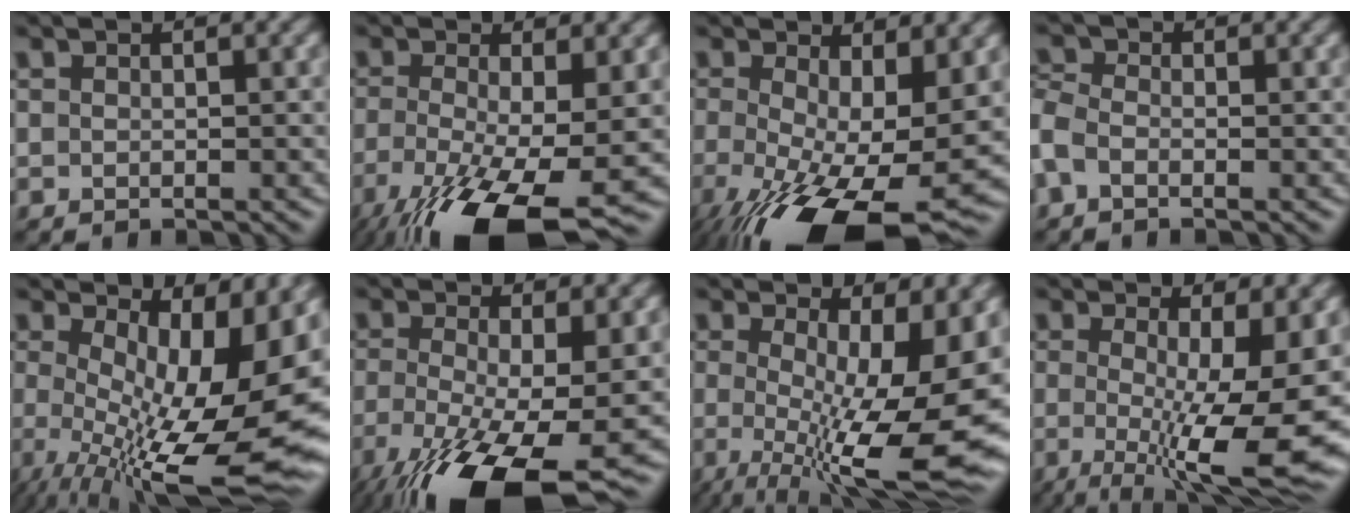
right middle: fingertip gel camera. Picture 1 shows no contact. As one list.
[{"total": 13.1, "force": [-6.4, 4.1, 10.7], "torque": [-0.212, -0.040, -0.110]}, {"total": 15.1, "force": [-4.6, 6.4, 12.9], "torque": [-0.226, -0.049, -0.059]}, {"total": 2.4, "force": [-0.8, 1.6, 1.6], "torque": [-0.042, 0.003, -0.033]}, {"total": 16.7, "force": [-0.4, 6.7, 15.3], "torque": [-0.198, -0.027, 0.011]}, {"total": 14.5, "force": [-6.7, 4.9, 11.9], "torque": [-0.230, -0.045, -0.108]}, {"total": 15.1, "force": [-1.2, 5.1, 14.2], "torque": [-0.189, -0.013, -0.006]}, {"total": 13.3, "force": [-1.7, 3.6, 12.7], "torque": [-0.176, -0.017, -0.022]}]